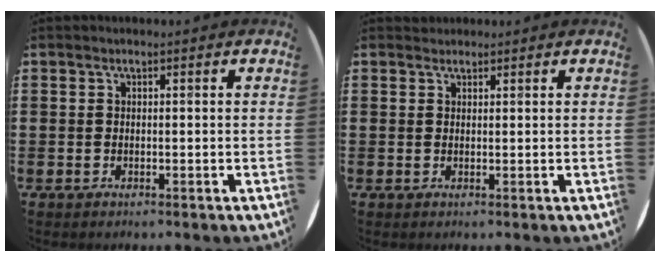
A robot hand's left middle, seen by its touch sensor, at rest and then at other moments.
{"total": 0.9, "force": [0.8, 0.3, -0.2], "torque": [0.003, 0.003, 0.015]}